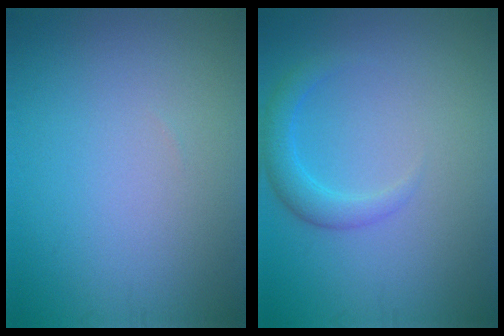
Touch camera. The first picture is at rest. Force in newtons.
{"total": 2.3, "press": 2.3, "slide": 0.1}